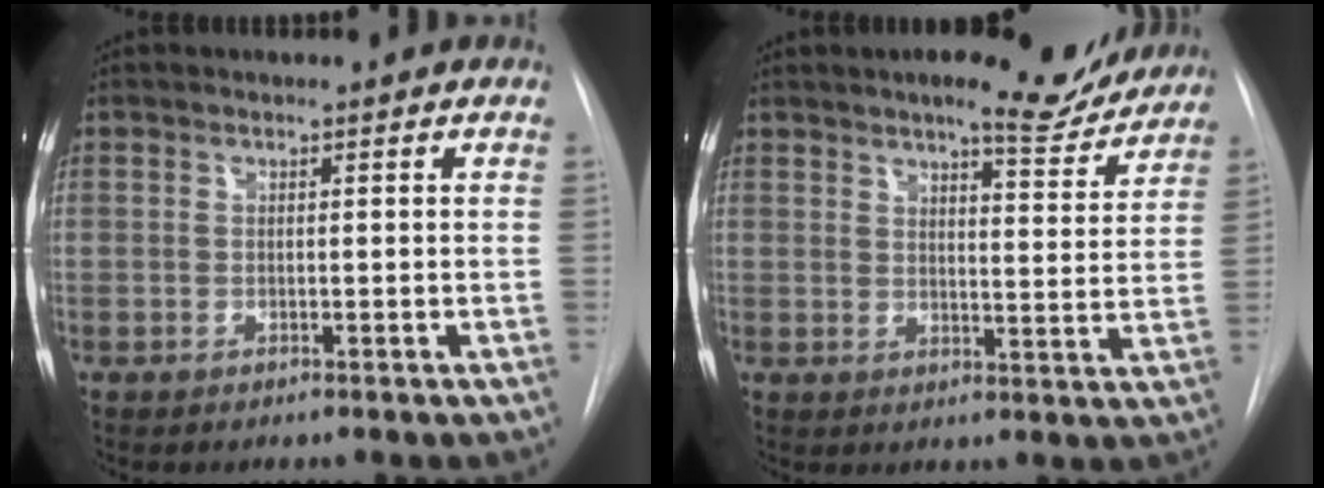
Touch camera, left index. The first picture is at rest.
{"total": 9.7, "force": [8.5, 2.0, 4.2], "torque": [-0.046, -0.010, 0.101]}